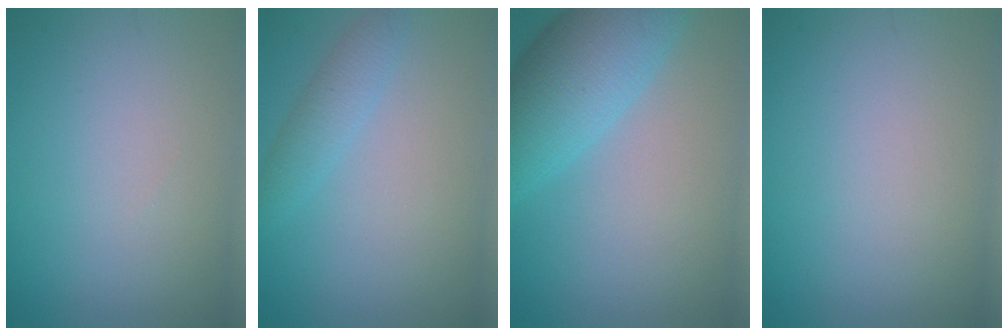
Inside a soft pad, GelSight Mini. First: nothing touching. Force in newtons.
{"total": 2.2, "press": 2.2, "slide": 0.0}
{"total": 7.7, "press": 7.7, "slide": 0.3}
{"total": 0.0}